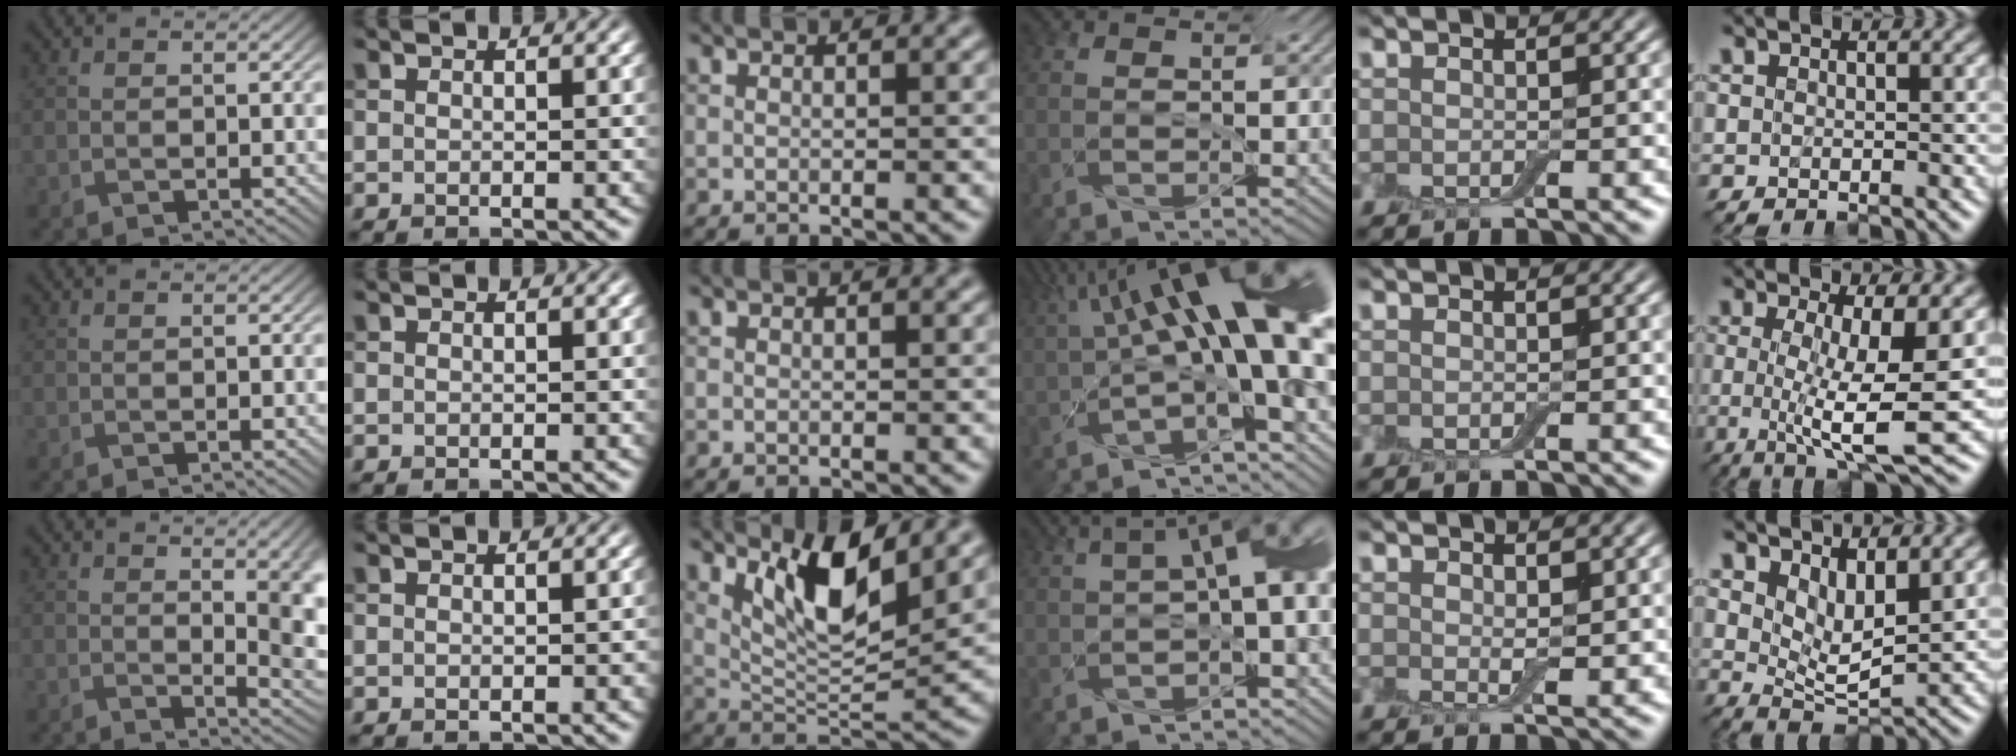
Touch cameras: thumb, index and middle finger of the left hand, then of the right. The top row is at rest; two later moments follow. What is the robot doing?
{"motion": "screw", "object": "jar lid"}